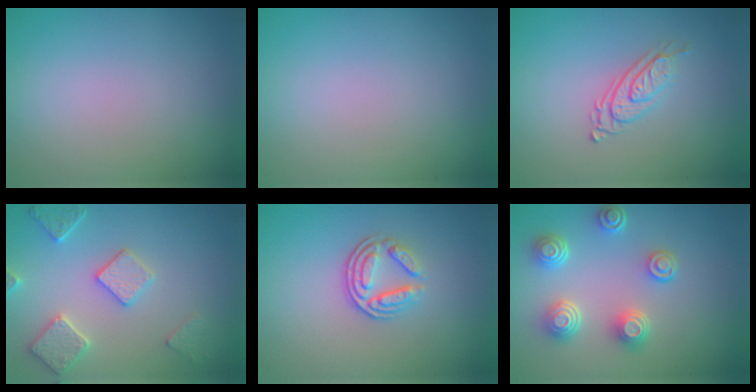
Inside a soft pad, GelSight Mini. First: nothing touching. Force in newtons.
{"total": 0.0}
{"total": 2.8, "press": 2.0, "slide": 2.0}
{"total": 3.5, "press": 3.4, "slide": 0.9}
{"total": 3.6, "press": 2.7, "slide": 2.4}
{"total": 4.4, "press": 3.6, "slide": 2.4}